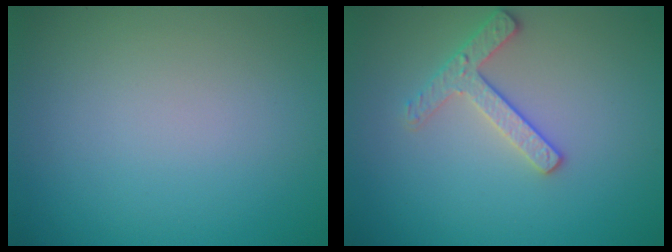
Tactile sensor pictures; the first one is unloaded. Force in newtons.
{"total": 2.5, "press": 2.4, "slide": 0.5}